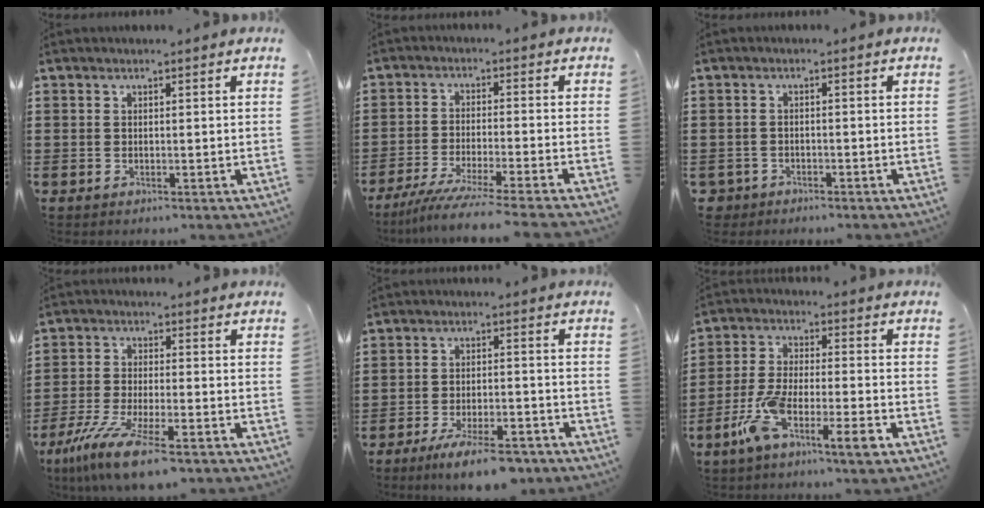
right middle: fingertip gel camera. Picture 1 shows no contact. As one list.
[{"total": 6.0, "force": [-5.2, -0.7, 2.8], "torque": [-0.066, -0.025, -0.102]}, {"total": 2.0, "force": [-1.8, 0.7, -0.1], "torque": [-0.007, -0.003, -0.042]}, {"total": 9.9, "force": [-7.4, 1.5, 6.4], "torque": [-0.142, -0.009, -0.144]}, {"total": 7.3, "force": [-6.0, 1.0, 4.1], "torque": [-0.082, -0.007, -0.110]}, {"total": 9.3, "force": [-5.7, 1.7, 7.2], "torque": [-0.160, -0.005, -0.111]}]